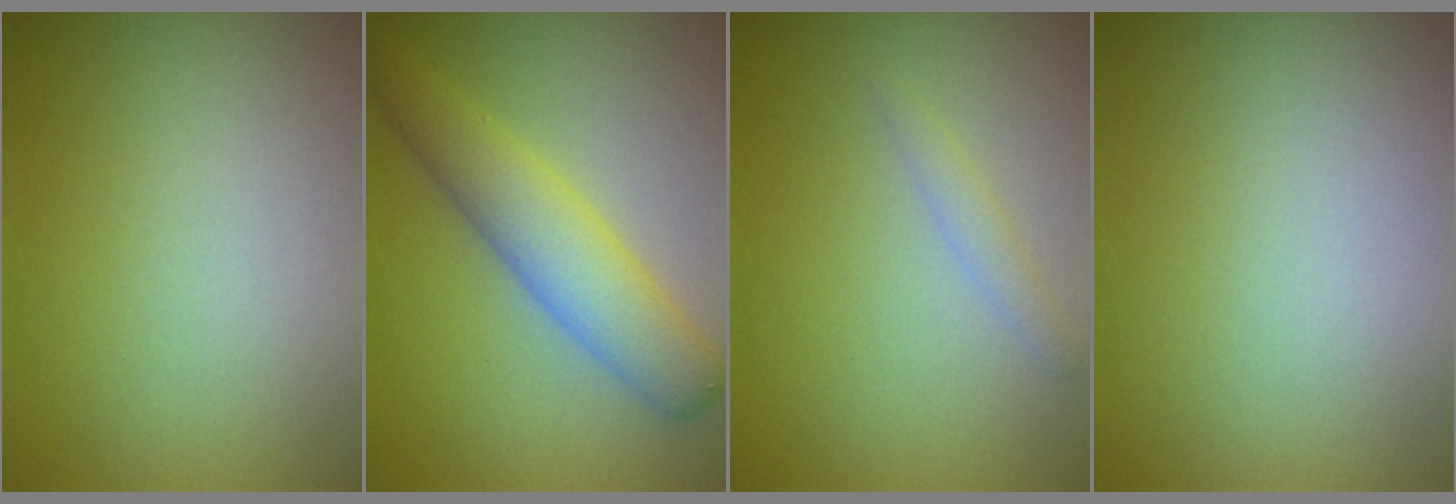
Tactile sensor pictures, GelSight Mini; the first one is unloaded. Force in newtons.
{"total": 4.8, "press": 4.8, "slide": 0.1}
{"total": 1.1, "press": 1.1, "slide": 0.2}
{"total": 0.0}